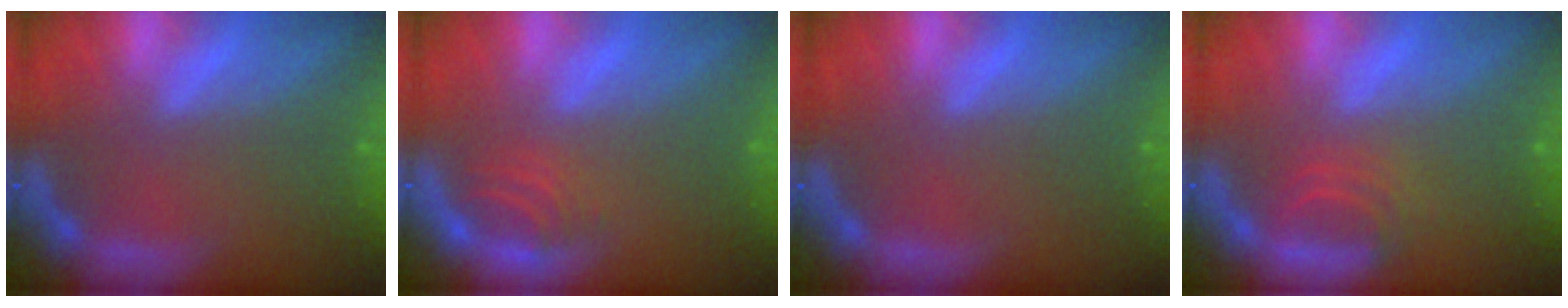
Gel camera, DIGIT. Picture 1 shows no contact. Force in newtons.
{"total": 2.0}
{"total": 0.0}
{"total": 2.5}